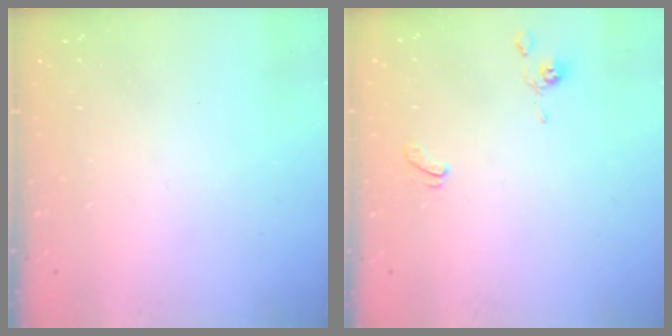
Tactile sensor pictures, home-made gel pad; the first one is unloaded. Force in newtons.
{"total": 1.7, "press": 1.6, "slide": 0.3}